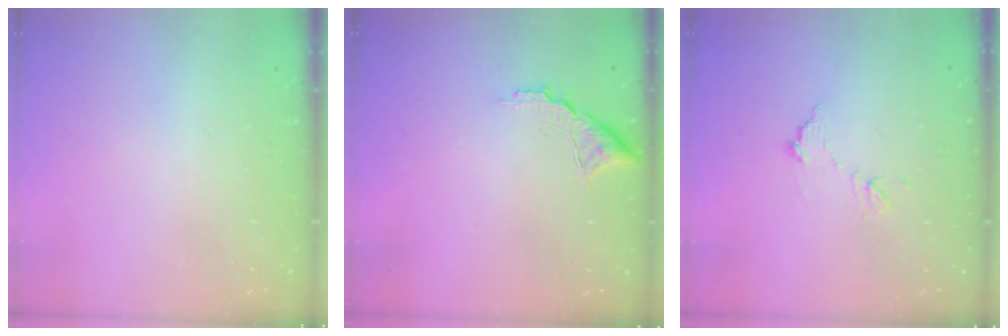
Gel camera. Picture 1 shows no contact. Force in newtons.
{"total": 8.4, "press": 8.3, "slide": 0.5}
{"total": 7.6, "press": 7.6, "slide": 0.4}